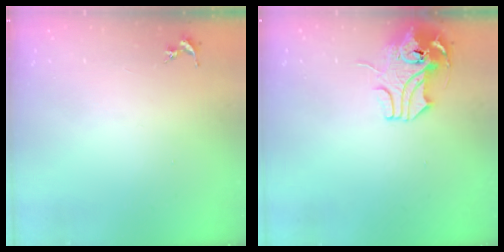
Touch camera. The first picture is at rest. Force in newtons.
{"total": 12.2, "press": 12.1, "slide": 1.7}